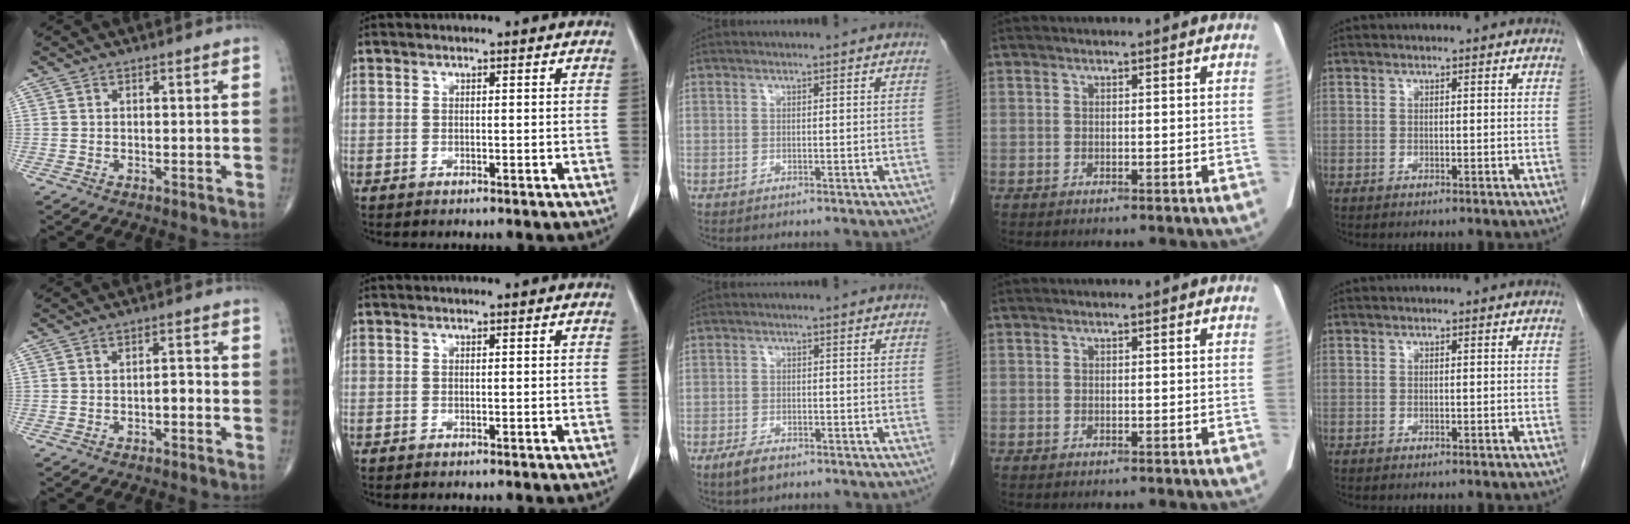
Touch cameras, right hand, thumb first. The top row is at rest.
{"thumb": {"total": 2.1, "force": [-0.9, 1.0, 1.6], "torque": [-0.017, 0.013, -0.016]}, "middle": {"total": 3.1, "force": [-2.1, 1.2, 1.9], "torque": [-0.044, -0.003, -0.035]}}